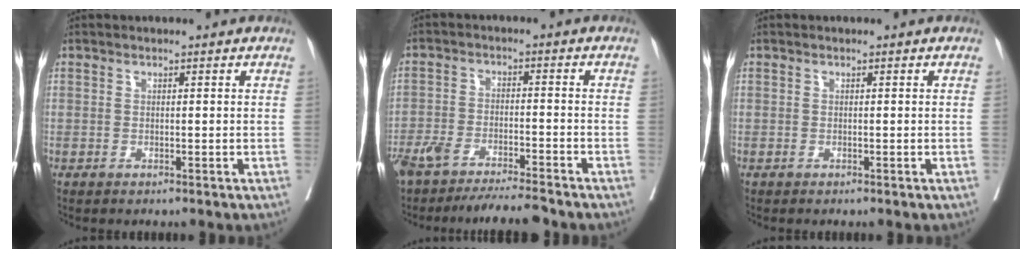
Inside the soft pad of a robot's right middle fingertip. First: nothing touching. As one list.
[{"total": 11.0, "force": [-9.9, 0.8, 4.8], "torque": [-0.074, -0.005, -0.157]}, {"total": 0.0}]